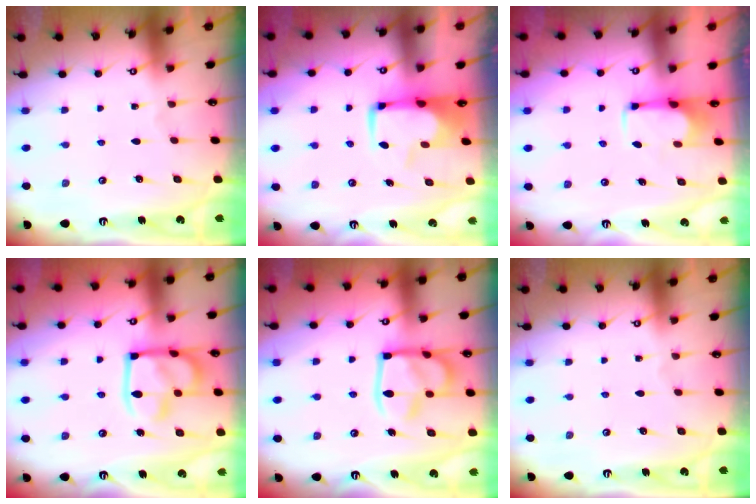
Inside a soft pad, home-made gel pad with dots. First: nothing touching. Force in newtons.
{"total": 0.6, "press": 0.1, "slide": 0.6}
{"total": 2.8, "press": 2.6, "slide": 1.0}
{"total": 15.7, "press": 15.6, "slide": 1.7}
{"total": 17.1, "press": 17.0, "slide": 1.9}
{"total": 0.0}